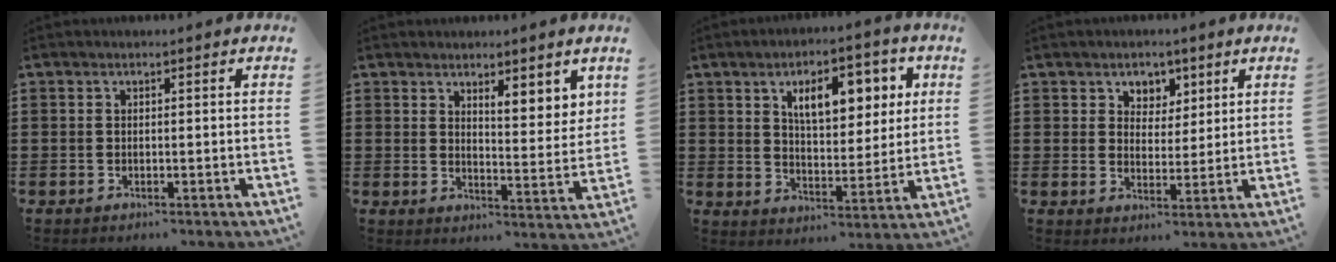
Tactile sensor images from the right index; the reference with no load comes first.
{"total": 3.8, "force": [3.4, 1.1, 1.4], "torque": [-0.024, -0.016, 0.056]}
{"total": 9.2, "force": [4.1, 4.3, 7.0], "torque": [-0.118, 0.003, 0.064]}
{"total": 3.8, "force": [2.4, 3.0, 0.3], "torque": [-0.026, 0.013, 0.044]}